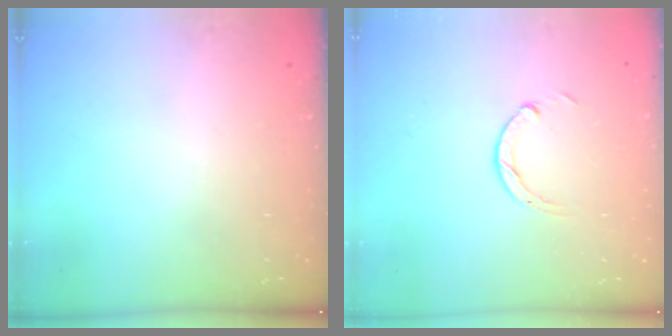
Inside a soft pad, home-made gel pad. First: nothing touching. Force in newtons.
{"total": 2.9, "press": 2.9, "slide": 0.4}